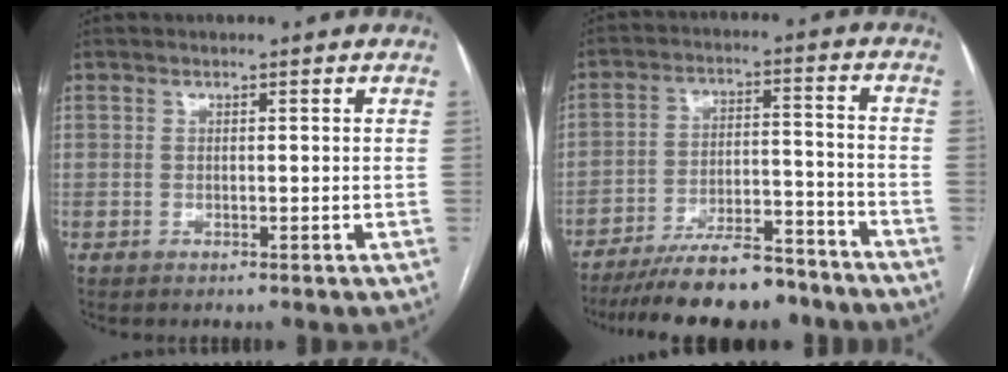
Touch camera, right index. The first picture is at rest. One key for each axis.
{"total": 15.5, "fx": -13.4, "fy": 3.2, "fz": 7.2, "tx": -0.118, "ty": 0.013, "tz": -0.213}